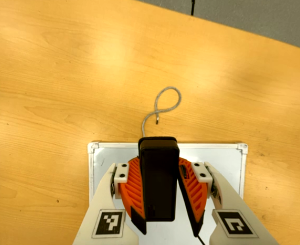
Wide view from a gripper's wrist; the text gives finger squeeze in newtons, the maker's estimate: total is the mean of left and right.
{"total": 9.4, "left": 8.8, "right": 10.1}